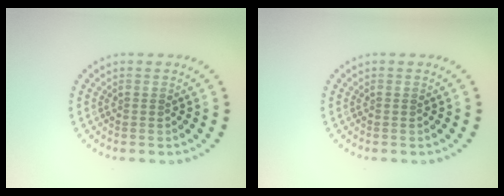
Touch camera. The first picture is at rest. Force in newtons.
{"total": 0.0}